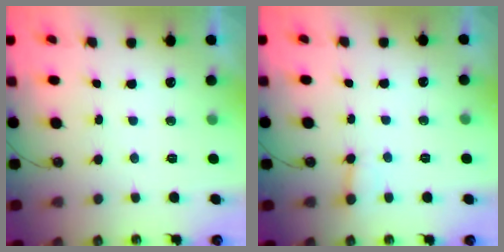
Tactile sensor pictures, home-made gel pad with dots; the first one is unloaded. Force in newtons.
{"total": 3.3, "press": 3.2, "slide": 0.2}